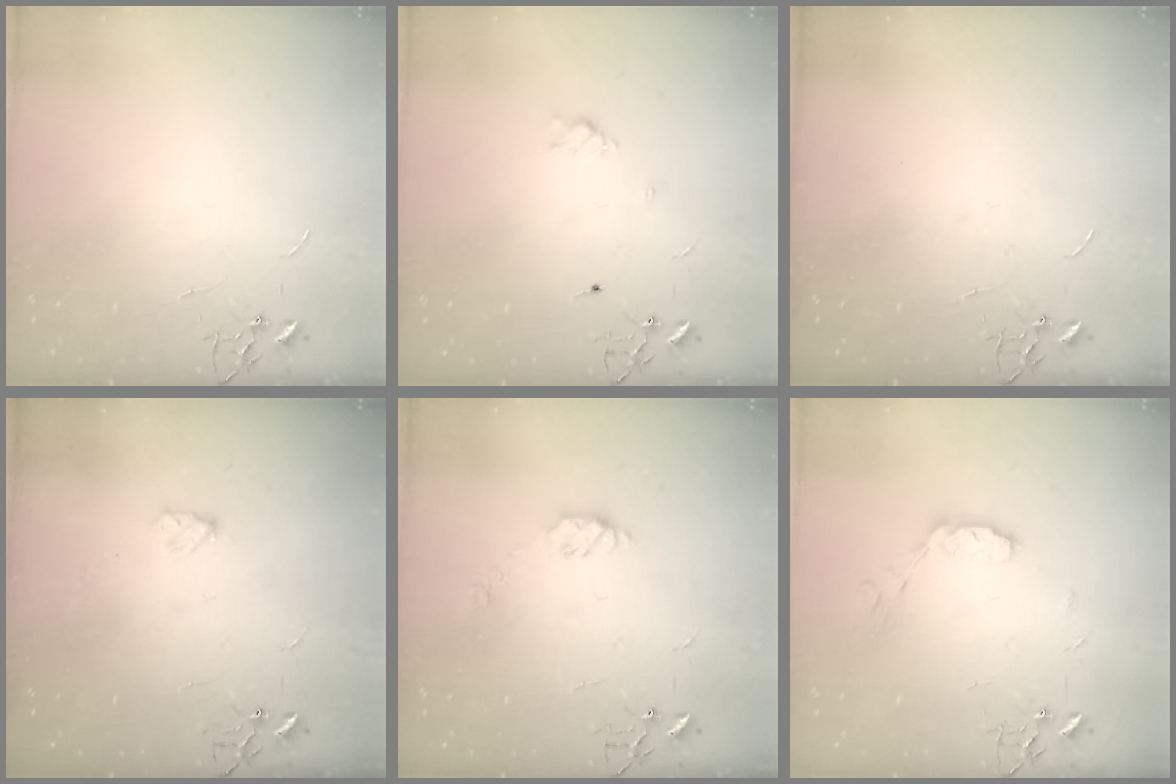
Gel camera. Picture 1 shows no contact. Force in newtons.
{"total": 4.4, "press": 4.4, "slide": 0.6}
{"total": 0.0}
{"total": 3.8, "press": 3.8, "slide": 0.6}
{"total": 6.4, "press": 6.4, "slide": 0.6}
{"total": 8.0, "press": 8.0, "slide": 0.5}